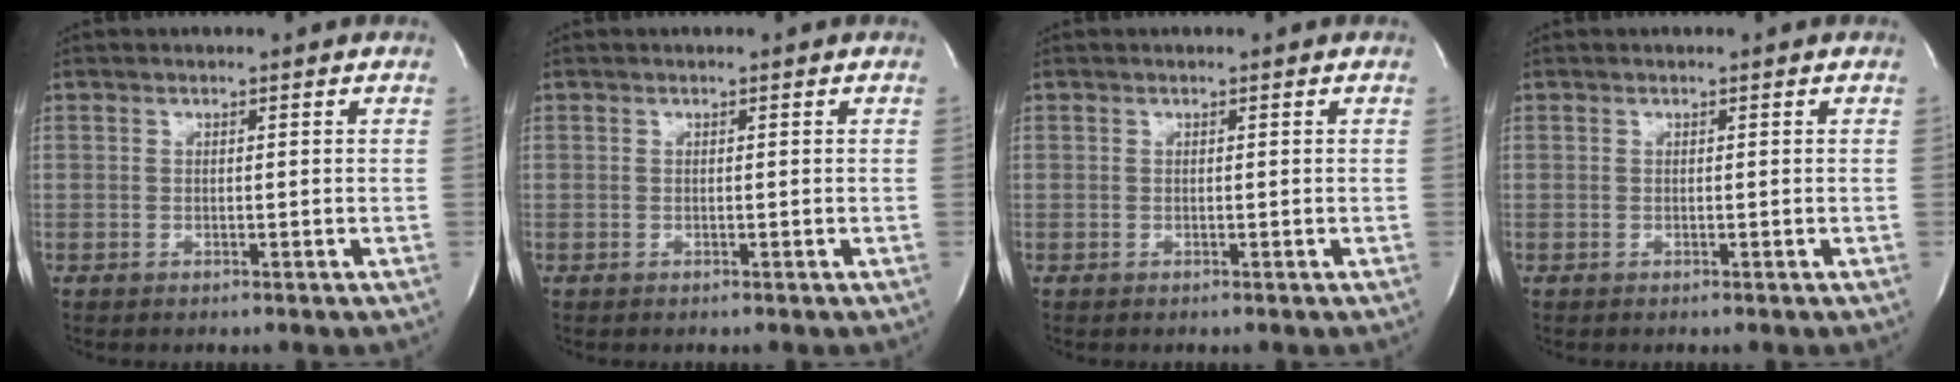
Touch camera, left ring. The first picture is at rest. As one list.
[{"total": 0.0}, {"total": 0.0}, {"total": 0.0}]